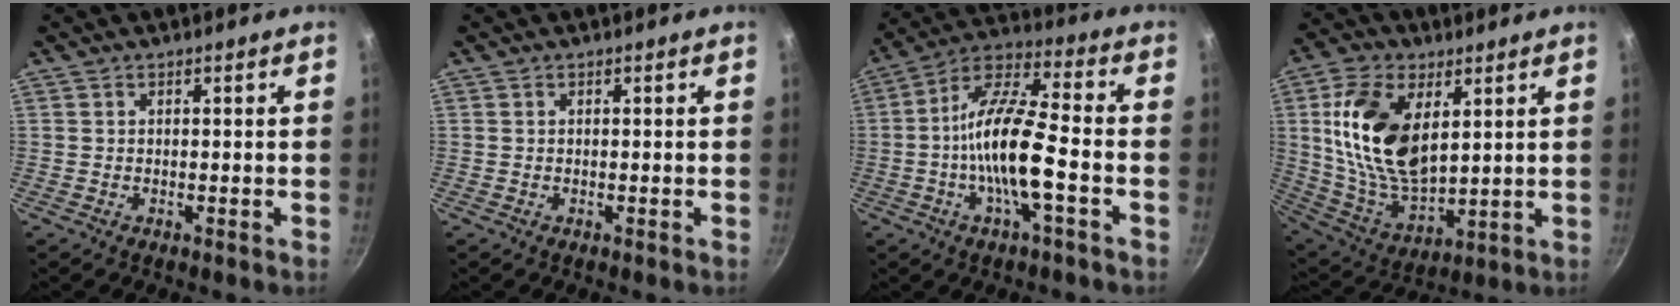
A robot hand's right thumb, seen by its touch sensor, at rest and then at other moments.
{"total": 0.0}
{"total": 15.2, "force": [-3.3, 4.3, 14.1], "torque": [-0.261, 0.036, -0.077]}
{"total": 19.0, "force": [5.1, 10.9, 14.8], "torque": [-0.264, -0.023, 0.107]}